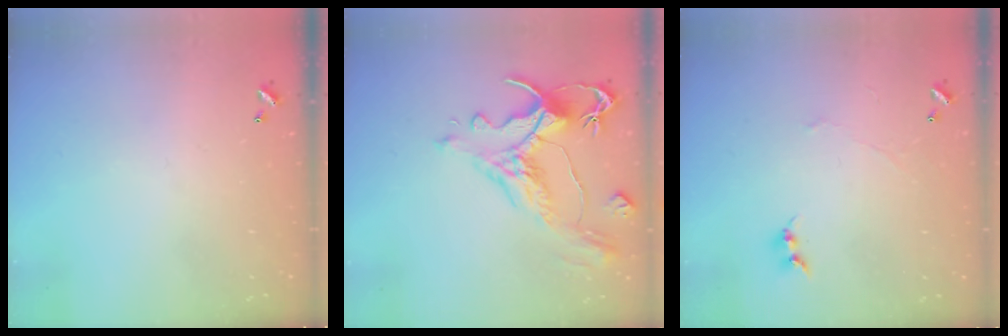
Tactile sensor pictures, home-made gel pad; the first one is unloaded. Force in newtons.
{"total": 1.6, "press": 0.7, "slide": 1.4}
{"total": 1.5, "press": 1.4, "slide": 0.5}